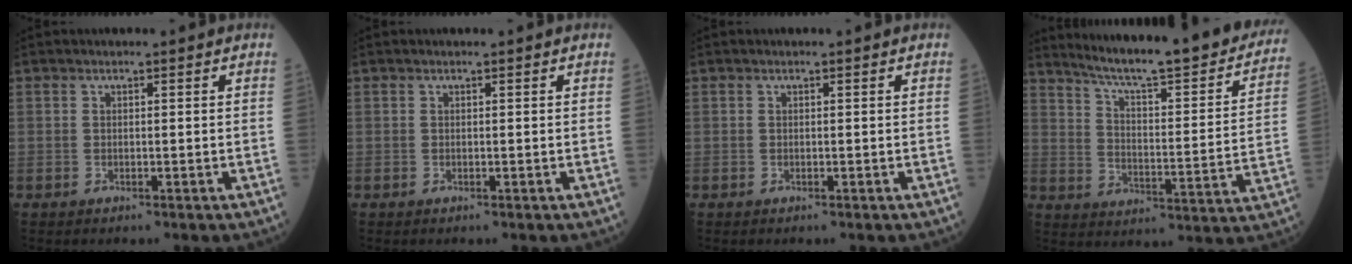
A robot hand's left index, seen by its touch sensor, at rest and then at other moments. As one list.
[{"total": 0.0}, {"total": 0.0}, {"total": 26.9, "force": [23.2, 2.8, 13.5], "torque": [-0.196, -0.060, 0.299]}]